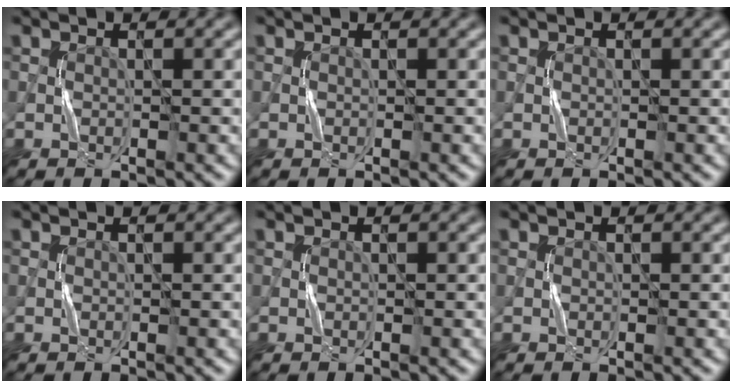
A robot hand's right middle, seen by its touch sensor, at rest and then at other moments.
{"total": 0.0}
{"total": 0.0}
{"total": 0.0}
{"total": 0.0}
{"total": 0.0}